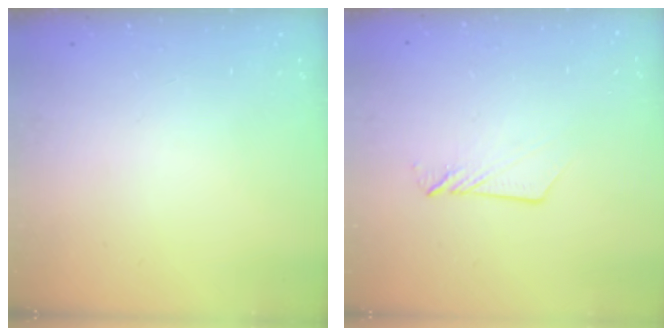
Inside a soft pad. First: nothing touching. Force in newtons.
{"total": 4.5, "press": 4.5, "slide": 0.3}